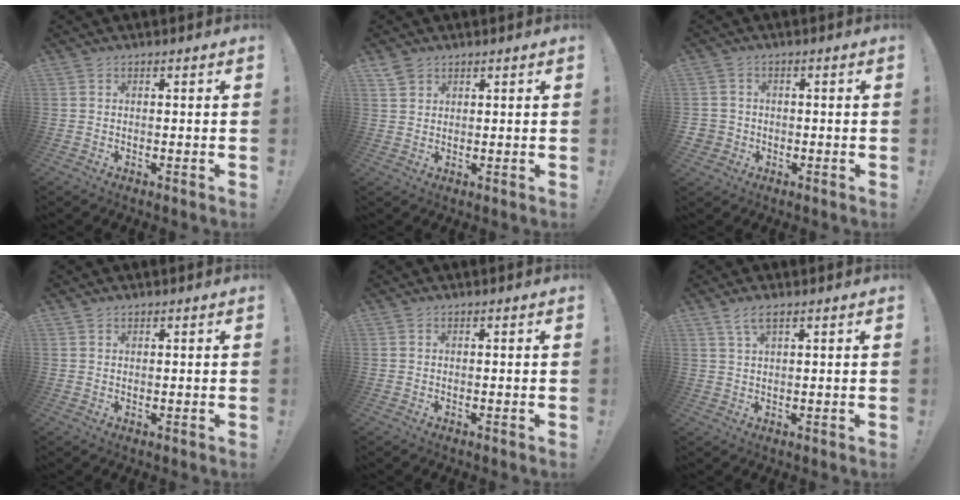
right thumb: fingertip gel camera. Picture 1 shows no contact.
{"total": 2.7, "force": [2.1, 1.4, 0.7], "torque": [-0.002, -0.014, 0.038]}
{"total": 3.2, "force": [-0.6, 3.0, 1.1], "torque": [-0.015, 0.006, -0.009]}
{"total": 1.1, "force": [0.9, 0.6, 0.2], "torque": [-0.003, 0.000, 0.017]}
{"total": 0.0}
{"total": 3.7, "force": [2.2, 0.7, 2.9], "torque": [-0.062, -0.003, 0.040]}